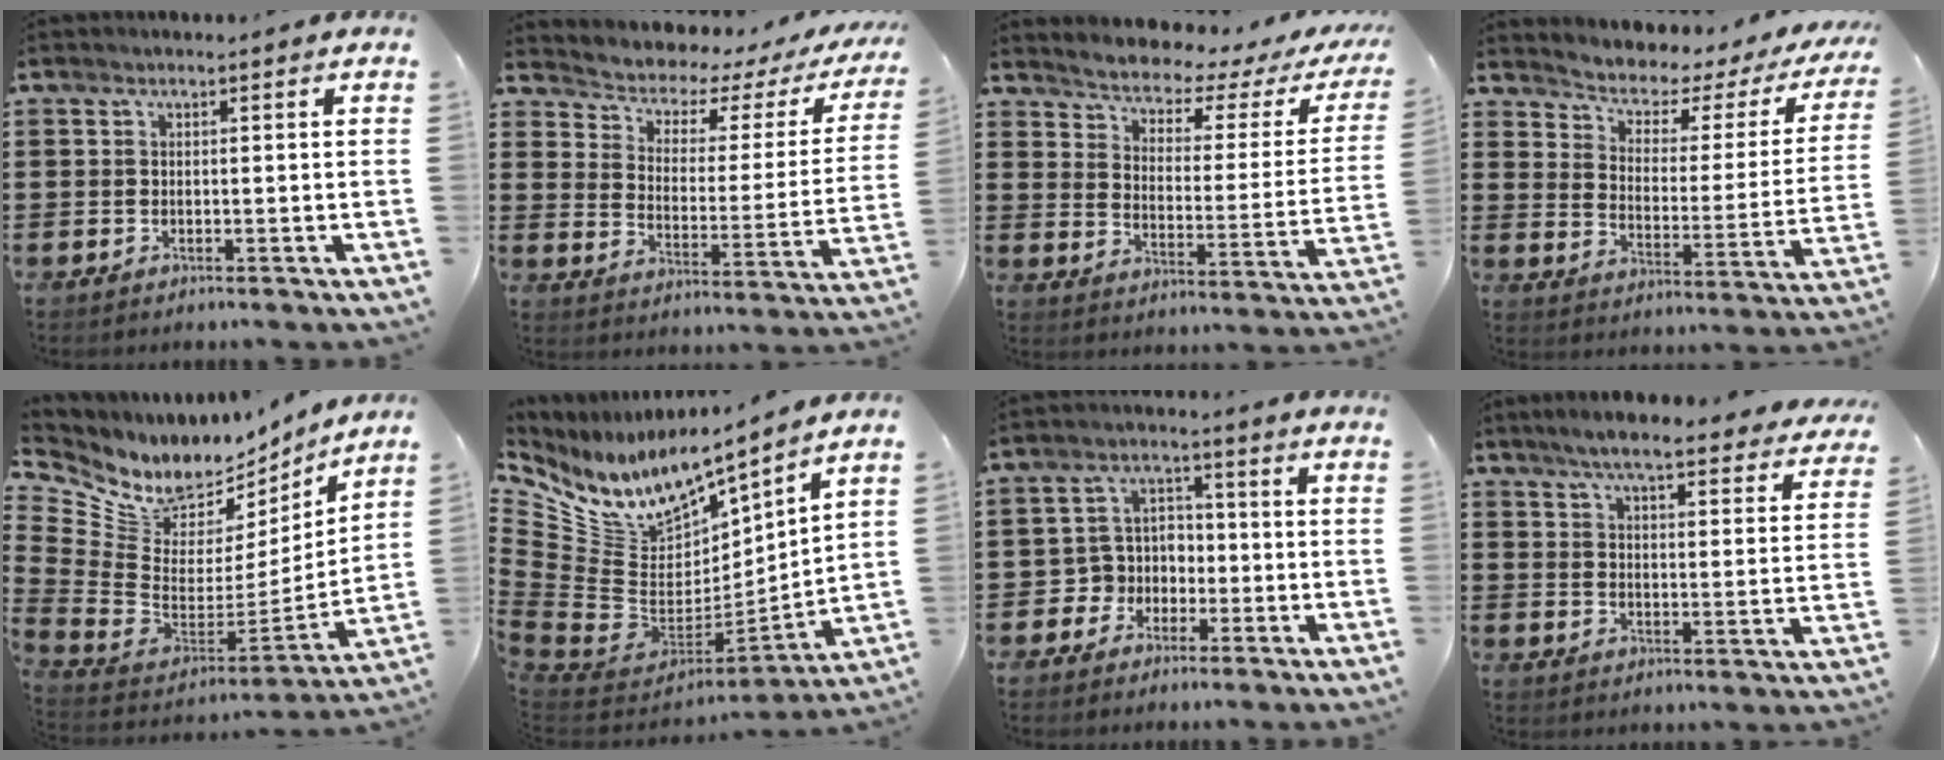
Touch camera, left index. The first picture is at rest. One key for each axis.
{"total": 3.2, "fx": 2.7, "fy": 1.5, "fz": 1.0, "tx": -0.041, "ty": -0.027, "tz": 0.036}
{"total": 2.7, "fx": 2.6, "fy": 0.5, "fz": 0.8, "tx": -0.036, "ty": -0.027, "tz": 0.033}
{"total": 2.7, "fx": 2.0, "fy": 1.4, "fz": 1.2, "tx": -0.041, "ty": -0.024, "tz": 0.023}
{"total": 6.8, "fx": 4.9, "fy": 4.2, "fz": 2.1, "tx": -0.087, "ty": -0.055, "tz": 0.090}
{"total": 9.7, "fx": 6.4, "fy": 5.9, "fz": 4.3, "tx": -0.142, "ty": -0.069, "tz": 0.112}
{"total": 4.7, "fx": -1.8, "fy": 4.2, "fz": 0.9, "tx": -0.041, "ty": 0.009, "tz": -0.041}
{"total": 6.2, "fx": 5.7, "fy": 0.3, "fz": 2.6, "tx": -0.072, "ty": -0.024, "tz": 0.098}